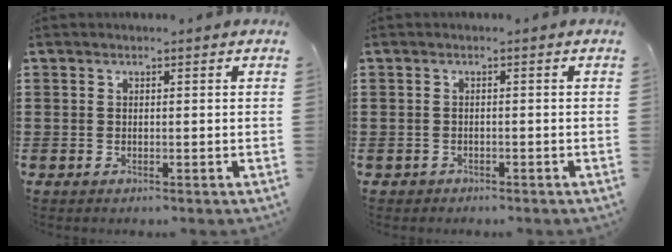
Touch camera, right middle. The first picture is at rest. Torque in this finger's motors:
{"motor_torque": [0.05, 0.16, -0.03, -0.01]}